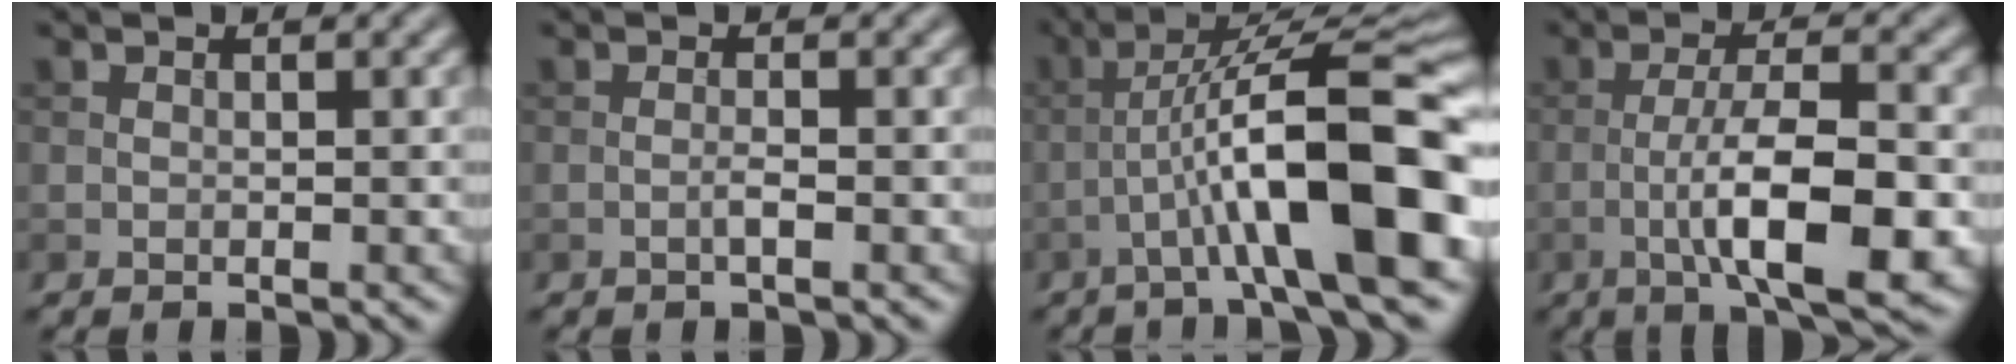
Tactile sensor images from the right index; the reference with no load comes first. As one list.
[{"total": 1.0, "force": [-0.4, 0.1, 0.9], "torque": [-0.017, 0.001, -0.009]}, {"total": 12.4, "force": [-3.3, 2.2, 11.7], "torque": [-0.186, 0.026, -0.047]}, {"total": 9.4, "force": [-2.8, 2.5, 8.7], "torque": [-0.142, 0.004, -0.051]}]